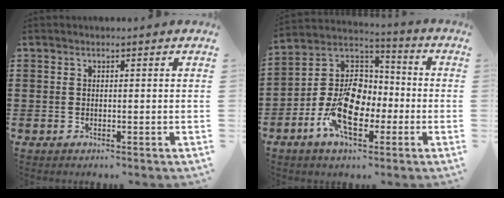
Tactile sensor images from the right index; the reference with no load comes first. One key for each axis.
{"total": 12.0, "fx": -4.5, "fy": 7.9, "fz": 7.9, "tx": -0.195, "ty": 0.005, "tz": -0.092}